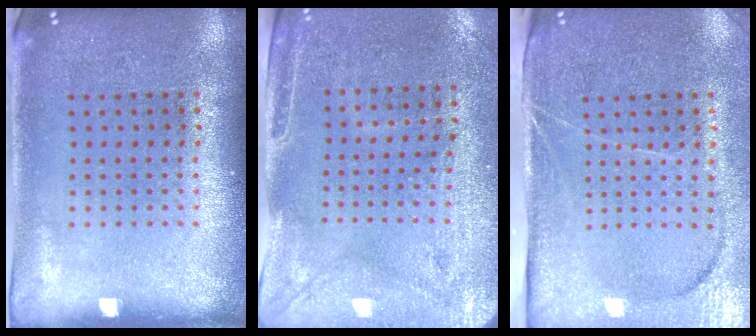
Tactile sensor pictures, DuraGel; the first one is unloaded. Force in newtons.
{"total": 2.9, "press": 2.5, "slide": 1.5}
{"total": 4.0, "press": 3.4, "slide": 2.2}